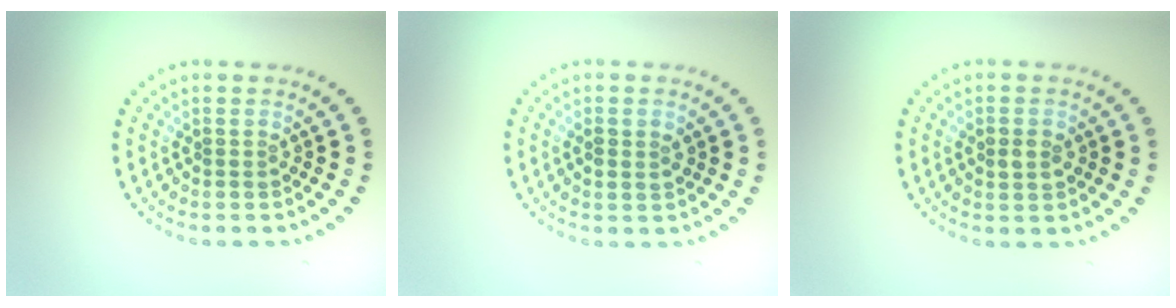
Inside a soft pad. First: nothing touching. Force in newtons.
{"total": 1.5, "press": 1.4, "slide": 0.4}
{"total": 1.7, "press": 1.7, "slide": 0.2}